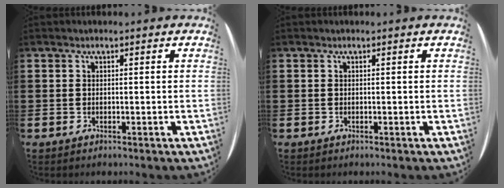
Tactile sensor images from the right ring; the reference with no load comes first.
{"total": 0.0}